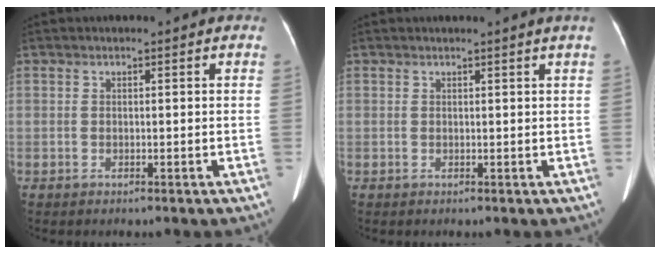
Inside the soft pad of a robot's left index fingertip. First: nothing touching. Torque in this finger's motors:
{"motor_torque": [0.92, -1.21, 0.00, 0.01]}